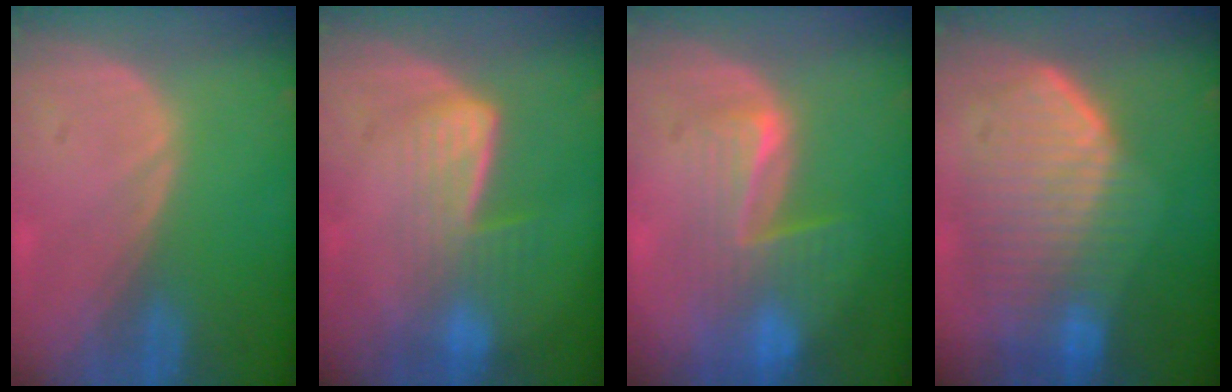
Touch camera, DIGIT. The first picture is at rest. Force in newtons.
{"total": 7.0, "press": 5.9, "slide": 3.8}
{"total": 6.9, "press": 6.7, "slide": 1.8}
{"total": 10.9, "press": 9.5, "slide": 5.3}